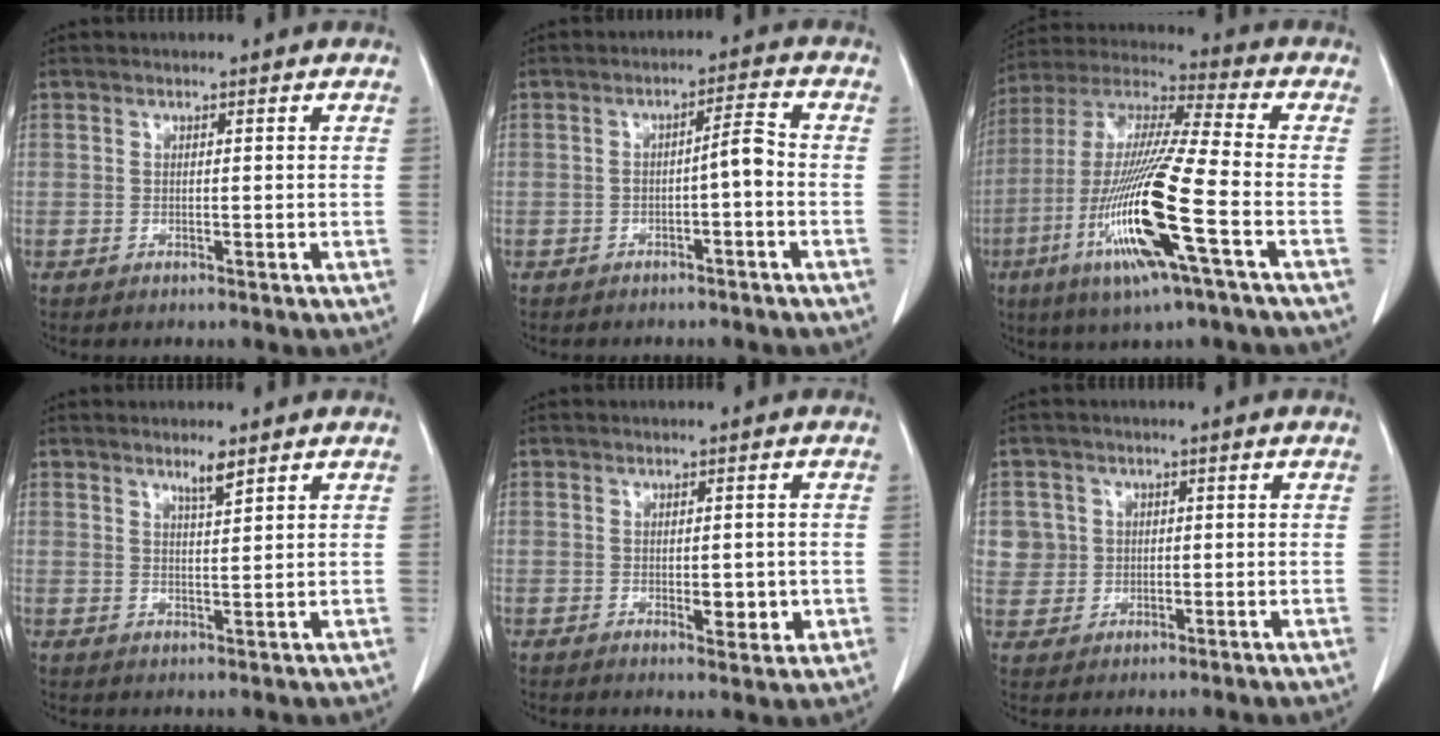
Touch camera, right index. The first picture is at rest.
{"total": 3.5, "force": [-1.3, 0.4, 3.3], "torque": [-0.049, 0.014, -0.019]}
{"total": 19.2, "force": [-6.8, 0.4, 17.9], "torque": [-0.389, -0.028, -0.134]}
{"total": 2.6, "force": [1.9, 0.1, 1.7], "torque": [-0.035, -0.003, 0.035]}
{"total": 3.4, "force": [-0.6, 1.6, 3.0], "torque": [-0.039, -0.002, -0.002]}
{"total": 4.7, "force": [0.9, 4.6, 0.1], "torque": [0.005, 0.009, 0.023]}